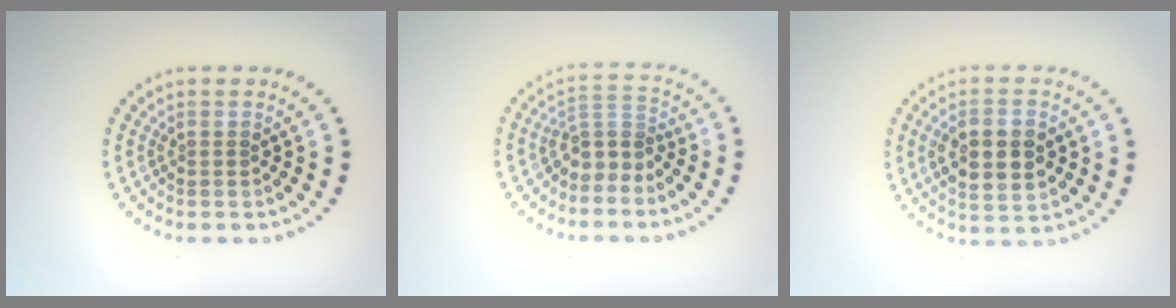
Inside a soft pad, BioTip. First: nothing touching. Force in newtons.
{"total": 2.9, "press": 2.1, "slide": 2.0}
{"total": 5.6, "press": 5.6, "slide": 0.5}